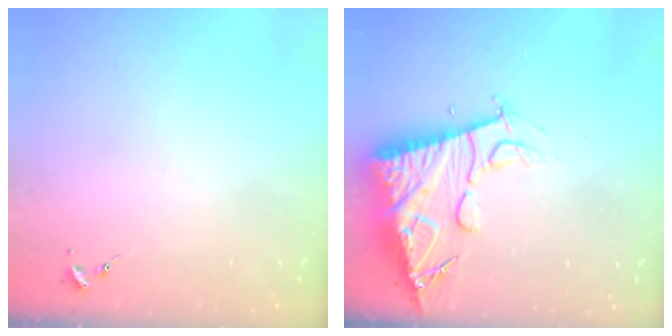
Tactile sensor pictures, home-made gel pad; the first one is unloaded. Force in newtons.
{"total": 14.3, "press": 14.2, "slide": 1.3}